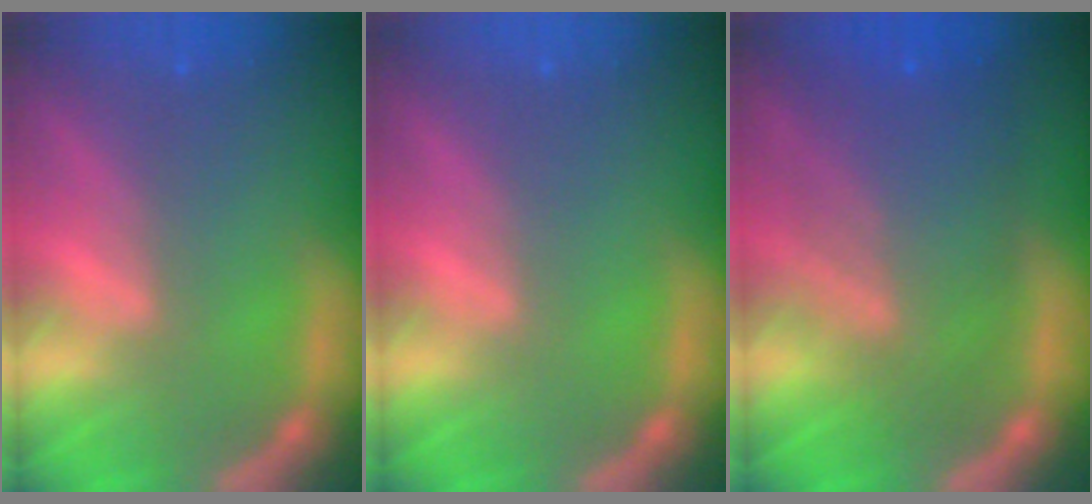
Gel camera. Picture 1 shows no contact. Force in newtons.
{"total": 0.0}
{"total": 8.5}